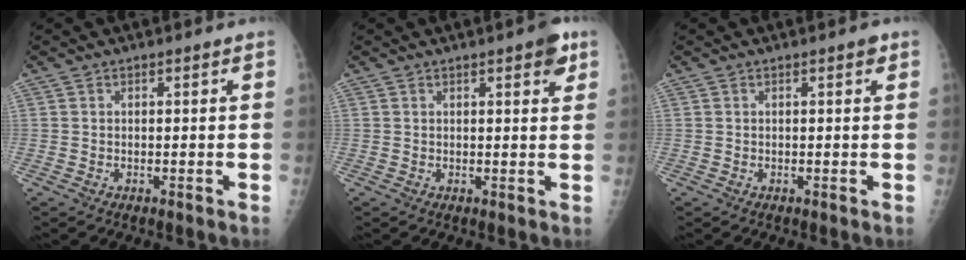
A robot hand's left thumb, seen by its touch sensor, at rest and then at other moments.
{"total": 3.8, "force": [2.1, 1.2, 3.0], "torque": [-0.028, -0.007, 0.021]}
{"total": 1.0, "force": [0.5, 0.5, 0.8], "torque": [-0.005, 0.001, 0.004]}